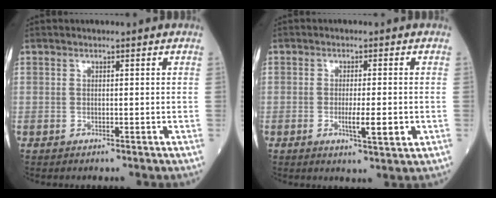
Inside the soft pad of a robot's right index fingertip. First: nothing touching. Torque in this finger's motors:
{"motor_torque": [0.83, -0.11, 0.44, 0.11]}